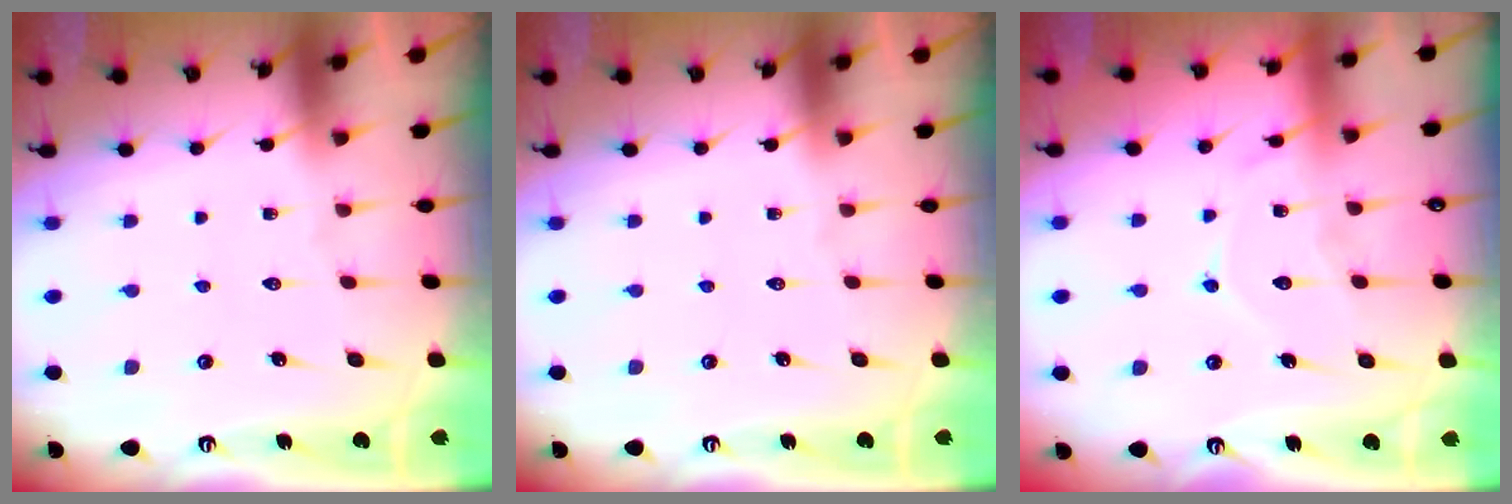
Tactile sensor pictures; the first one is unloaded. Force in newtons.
{"total": 0.0}
{"total": 9.2, "press": 9.1, "slide": 0.9}